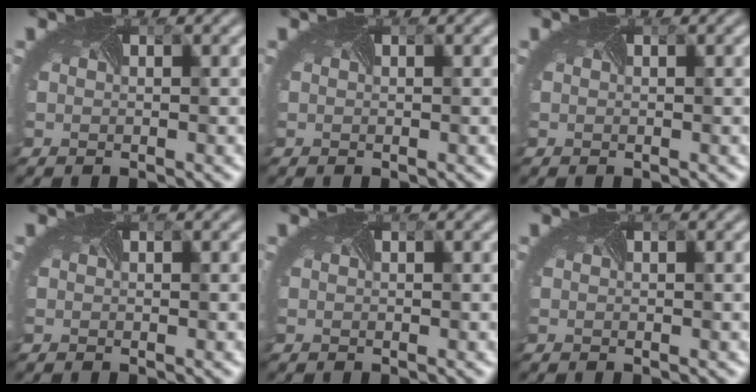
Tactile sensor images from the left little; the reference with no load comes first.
{"total": 0.0}
{"total": 0.0}
{"total": 0.0}
{"total": 0.0}
{"total": 0.0}